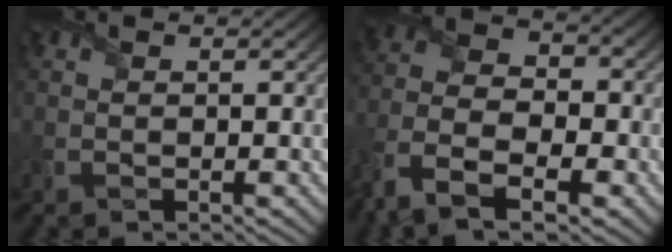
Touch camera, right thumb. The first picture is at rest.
{"total": 11.1, "force": [-6.8, 6.0, 6.4], "torque": [-0.154, -0.030, -0.144]}